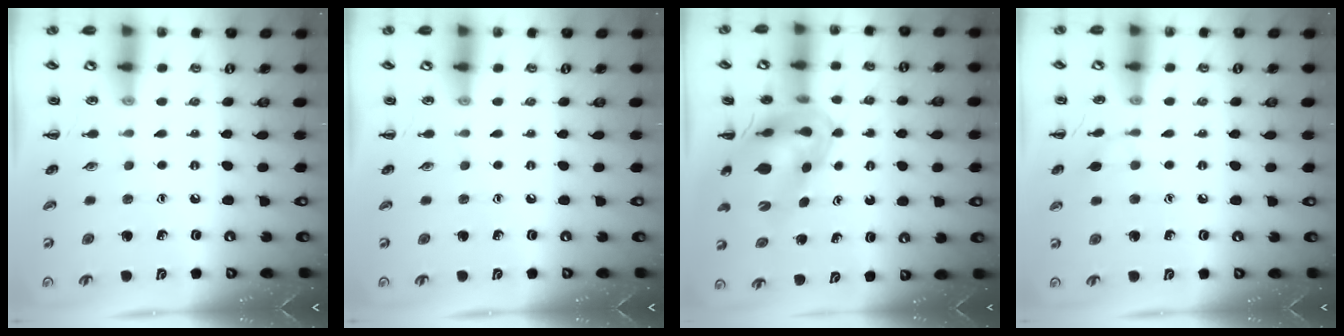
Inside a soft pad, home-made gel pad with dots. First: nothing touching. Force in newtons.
{"total": 0.0}
{"total": 9.5, "press": 9.1, "slide": 2.7}
{"total": 5.2, "press": 4.8, "slide": 1.9}